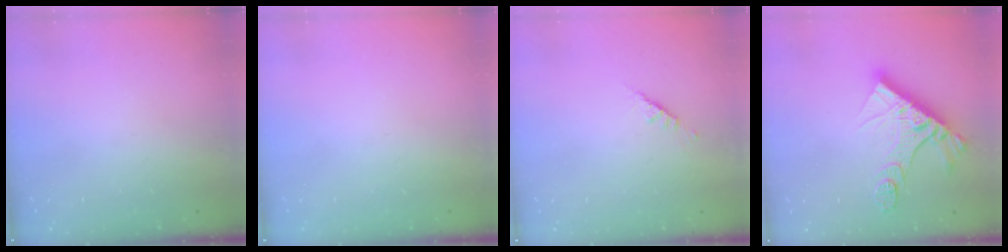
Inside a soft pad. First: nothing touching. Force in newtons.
{"total": 0.0}
{"total": 2.5, "press": 2.4, "slide": 0.7}
{"total": 13.2, "press": 13.1, "slide": 1.2}